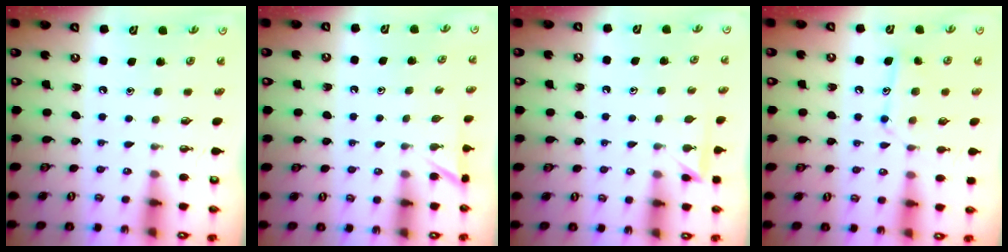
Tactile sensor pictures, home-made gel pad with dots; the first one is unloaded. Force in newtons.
{"total": 2.7, "press": 2.7, "slide": 0.3}
{"total": 2.9, "press": 2.9, "slide": 0.3}
{"total": 12.0, "press": 12.0, "slide": 0.7}